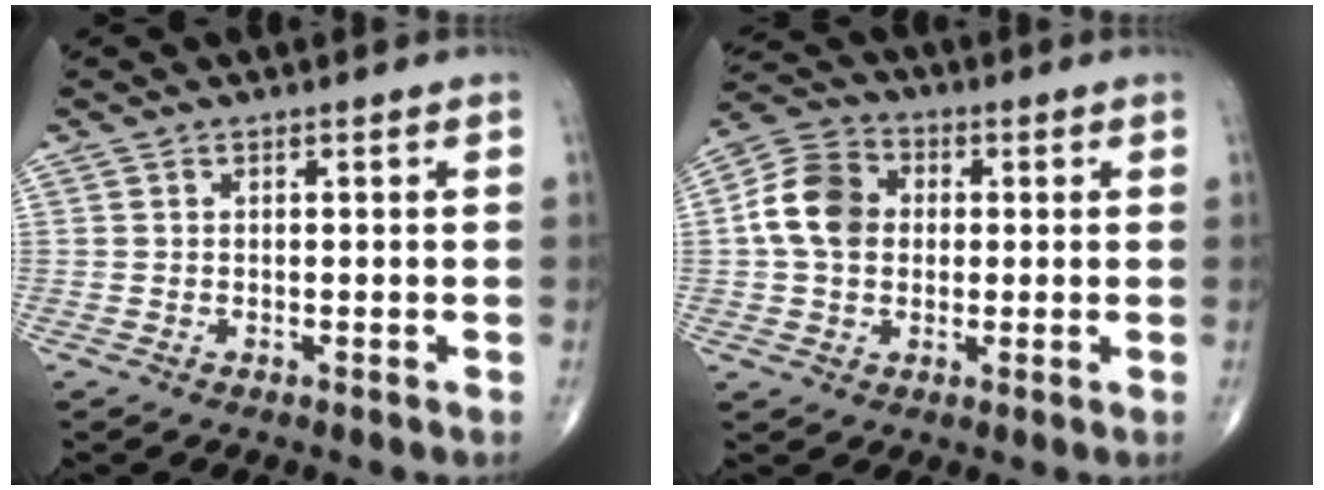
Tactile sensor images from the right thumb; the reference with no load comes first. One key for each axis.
{"total": 10.1, "fx": 0.8, "fy": 7.9, "fz": 6.3, "tx": -0.106, "ty": 0.020, "tz": 0.003}